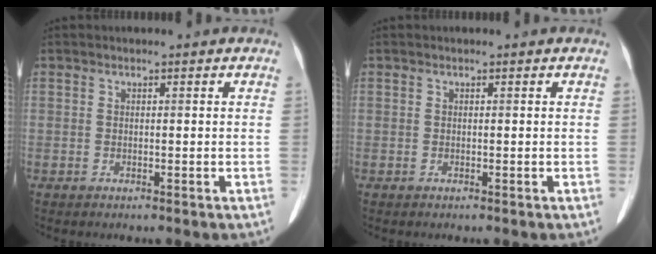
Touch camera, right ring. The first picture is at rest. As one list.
[{"total": 0.0}]